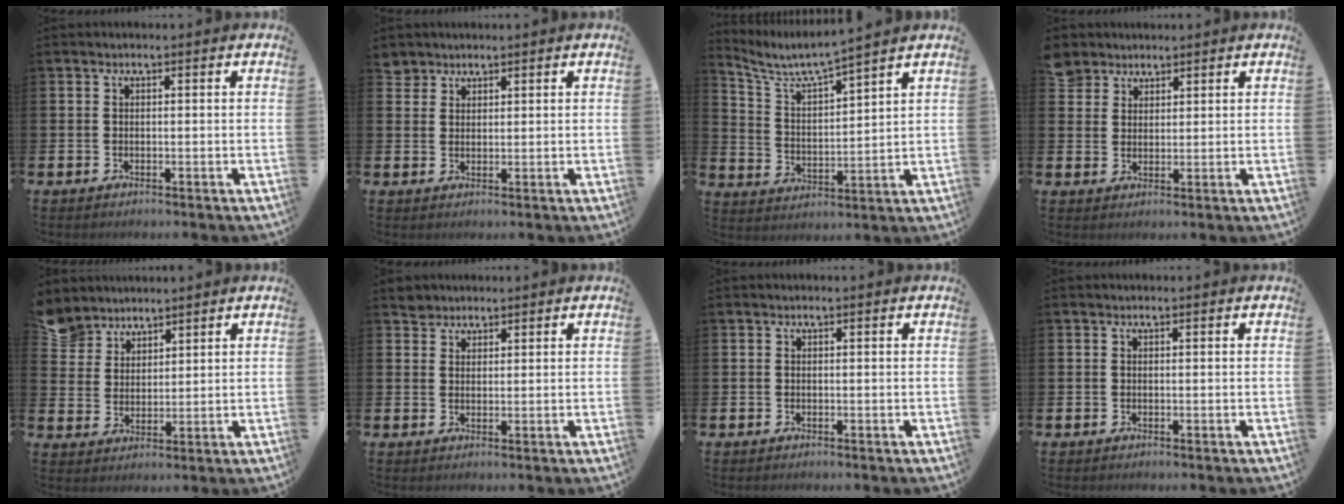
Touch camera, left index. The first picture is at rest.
{"total": 2.9, "force": [2.6, 1.3, -0.1], "torque": [0.001, -0.006, 0.048]}
{"total": 5.4, "force": [5.0, 0.1, 1.9], "torque": [-0.069, -0.040, 0.080]}
{"total": 4.1, "force": [3.6, 1.9, -0.1], "torque": [0.003, -0.014, 0.066]}
{"total": 5.5, "force": [5.2, 1.9, -0.4], "torque": [-0.016, -0.027, 0.099]}
{"total": 2.0, "force": [1.8, 0.8, -0.3], "torque": [0.018, -0.004, 0.033]}
{"total": 0.0}
{"total": 0.0}